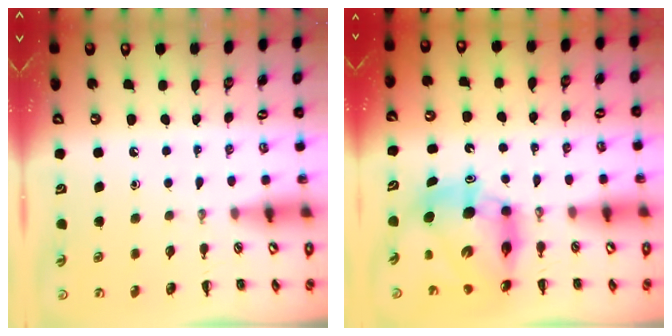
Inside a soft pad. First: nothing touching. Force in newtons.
{"total": 12.3, "press": 11.8, "slide": 3.4}